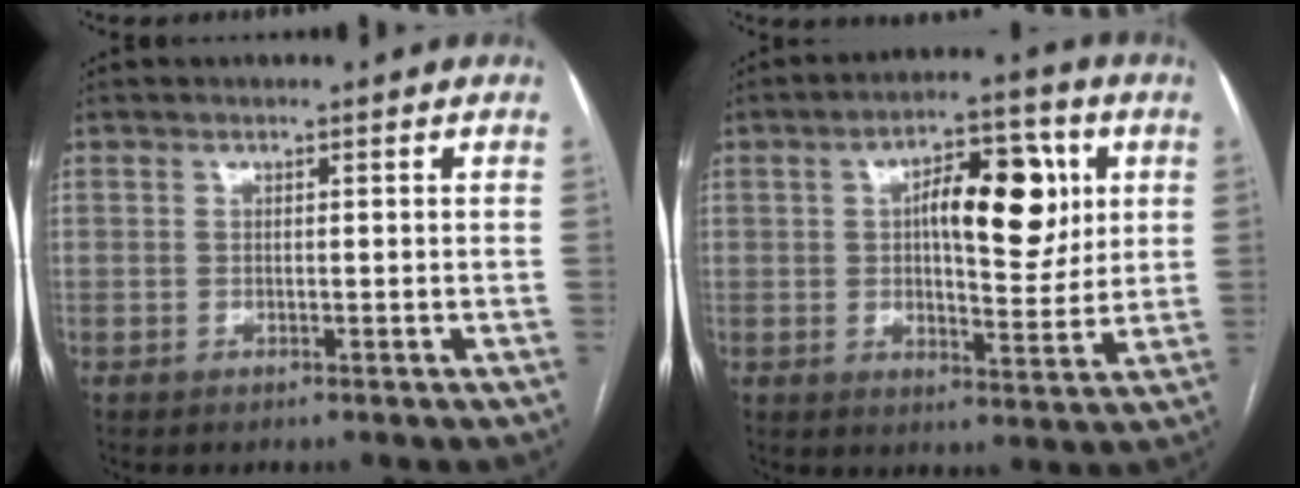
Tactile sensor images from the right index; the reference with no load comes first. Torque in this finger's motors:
{"motor_torque": [0.67, 0.39, 0.29, 0.14]}